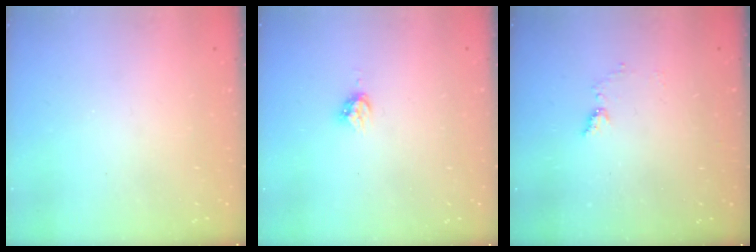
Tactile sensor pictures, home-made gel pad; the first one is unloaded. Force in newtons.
{"total": 4.2, "press": 4.2, "slide": 0.0}
{"total": 5.3, "press": 5.3, "slide": 0.6}